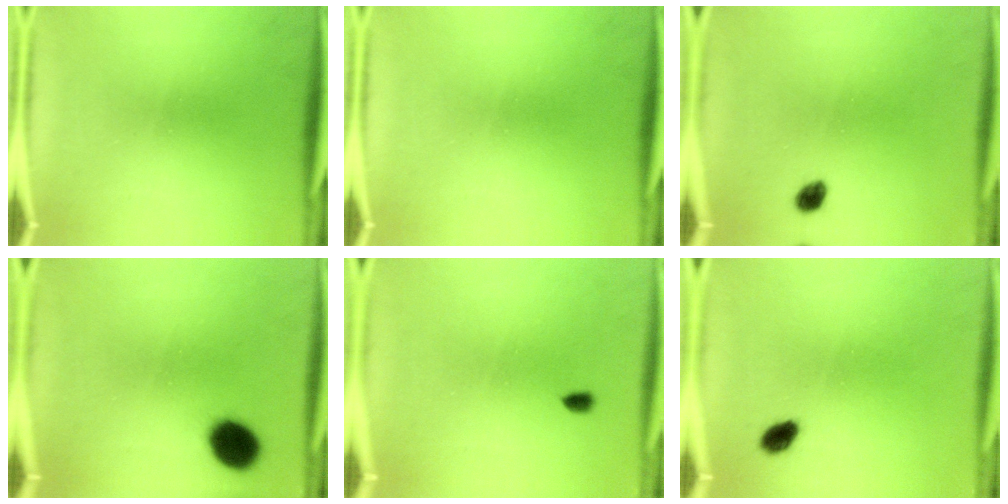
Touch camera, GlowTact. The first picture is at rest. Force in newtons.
{"total": 0.0}
{"total": 1.9}
{"total": 9.1}
{"total": 1.2}
{"total": 2.9}